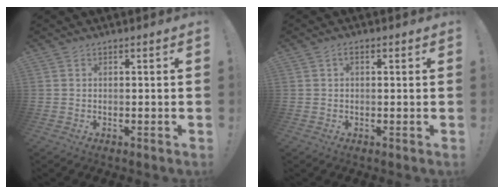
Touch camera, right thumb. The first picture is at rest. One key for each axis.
{"total": 1.8, "fx": 0.2, "fy": 1.0, "fz": 1.4, "tx": -0.024, "ty": 0.004, "tz": 0.002}